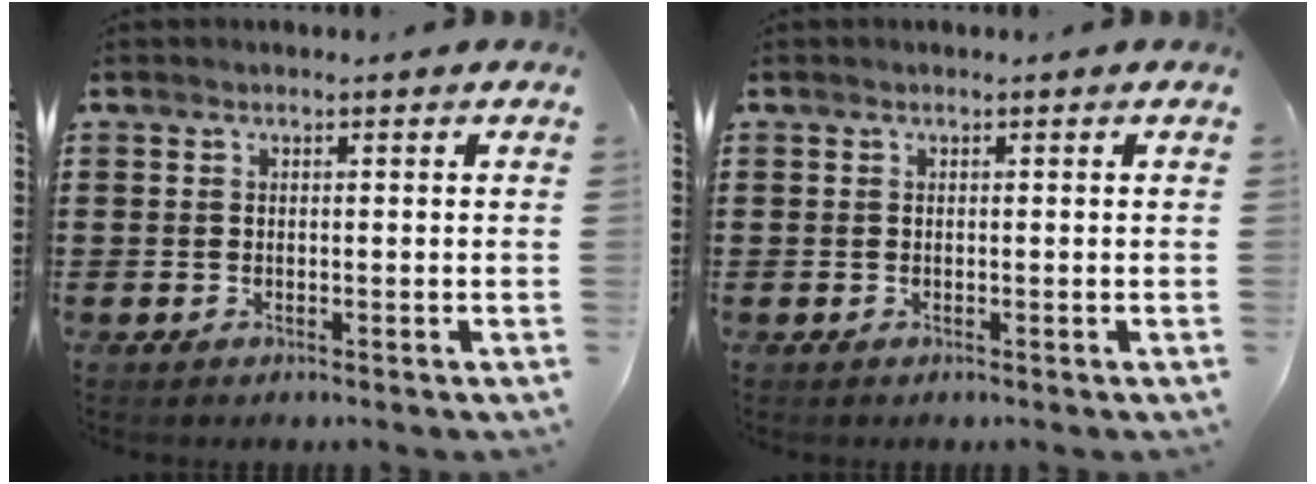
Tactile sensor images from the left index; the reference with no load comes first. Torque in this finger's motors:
{"motor_torque": [0.00, 0.00, 0.00, 0.00]}